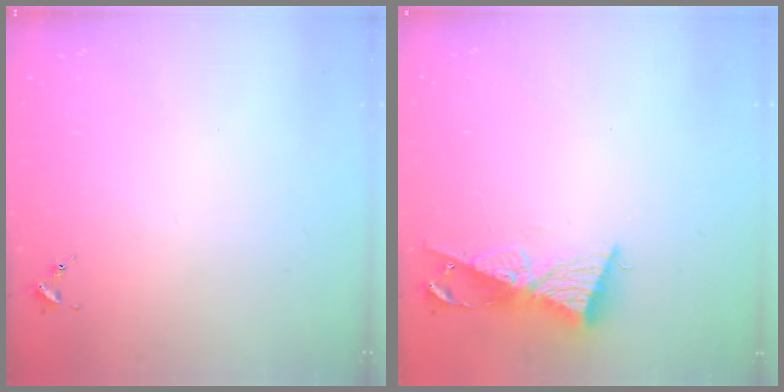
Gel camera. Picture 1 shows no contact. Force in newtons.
{"total": 9.8, "press": 9.7, "slide": 0.6}